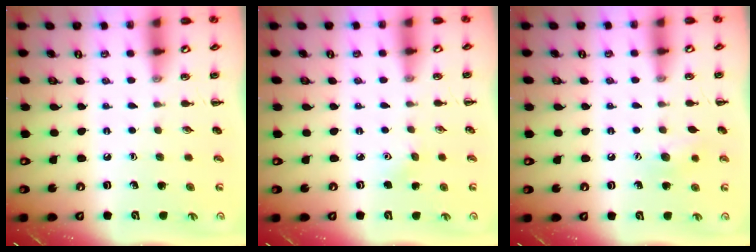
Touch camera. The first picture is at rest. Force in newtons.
{"total": 3.2, "press": 3.1, "slide": 0.8}
{"total": 6.9, "press": 6.7, "slide": 1.5}